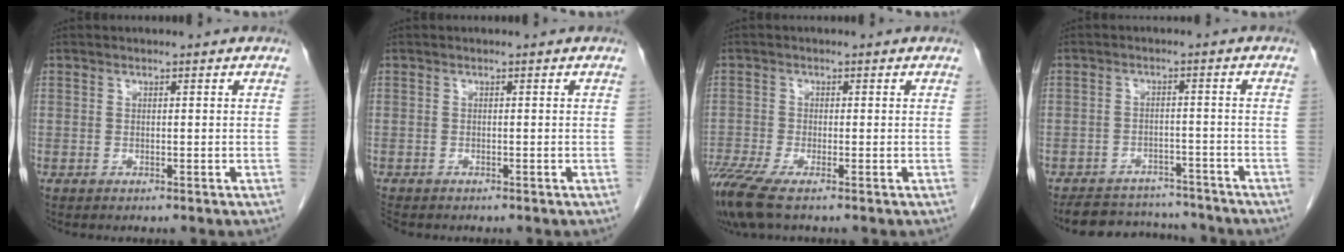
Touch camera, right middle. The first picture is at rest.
{"total": 1.8, "force": [-1.6, 0.7, 0.5], "torque": [-0.017, -0.005, -0.026]}
{"total": 5.2, "force": [-4.0, 0.1, 3.2], "torque": [-0.072, -0.017, -0.082]}
{"total": 9.9, "force": [-9.3, 3.0, 1.5], "torque": [-0.013, 0.007, -0.127]}